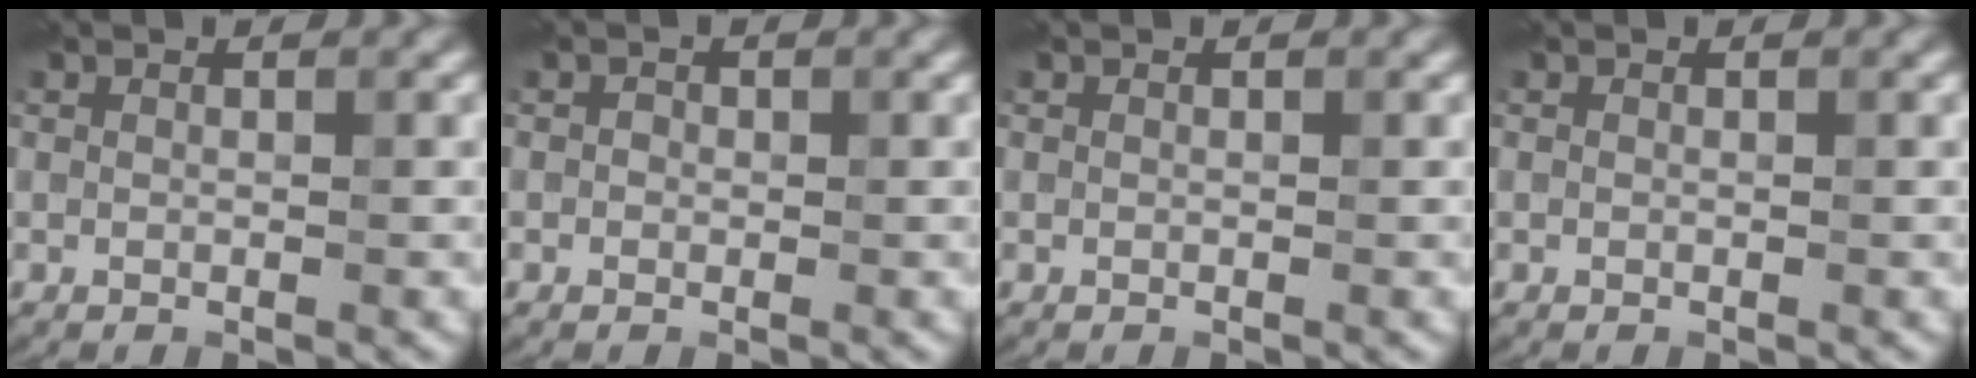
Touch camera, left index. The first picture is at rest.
{"total": 0.5, "force": [0.0, 0.5, 0.2], "torque": [-0.001, -0.004, -0.005]}
{"total": 0.0}
{"total": 0.0}